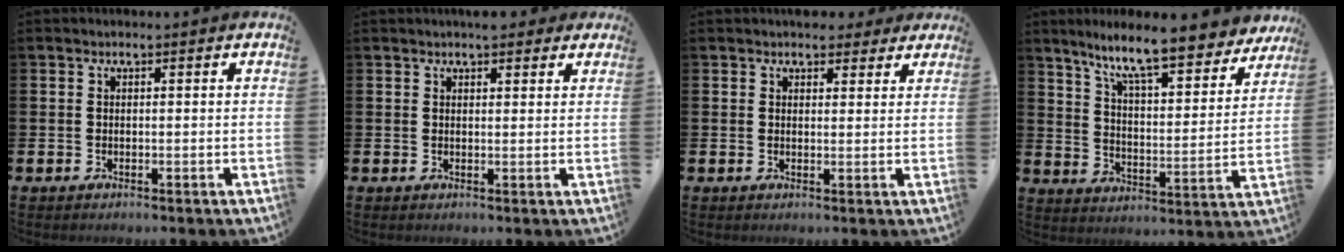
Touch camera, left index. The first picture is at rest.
{"total": 2.4, "force": [2.2, 0.7, 0.3], "torque": [0.001, -0.006, 0.039]}
{"total": 3.5, "force": [3.1, 1.5, 0.1], "torque": [0.009, -0.012, 0.054]}
{"total": 10.4, "force": [9.1, 1.3, 4.9], "torque": [-0.114, -0.057, 0.153]}